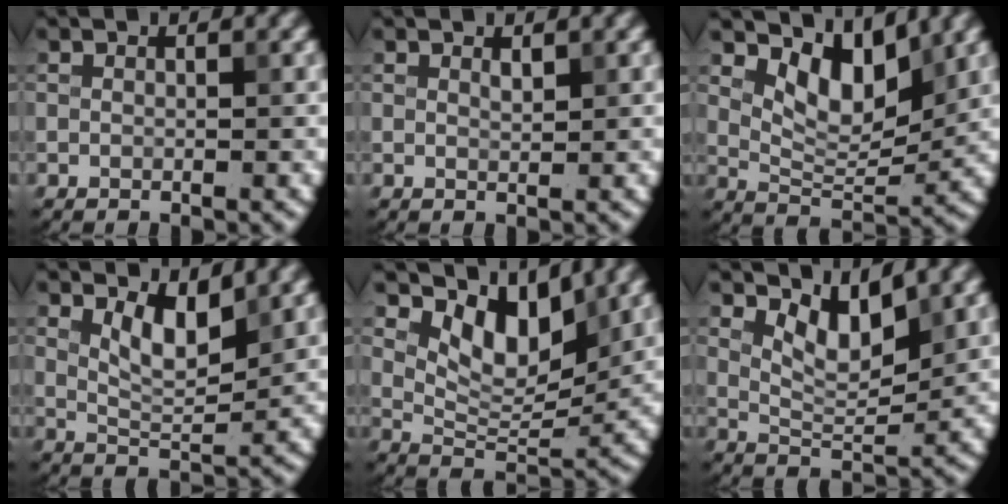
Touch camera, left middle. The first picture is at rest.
{"total": 0.7, "force": [0.5, 0.2, 0.4], "torque": [-0.008, -0.003, 0.011]}
{"total": 5.3, "force": [2.9, 2.5, 3.7], "torque": [-0.067, -0.015, 0.048]}
{"total": 3.6, "force": [1.9, 1.2, 2.7], "torque": [-0.053, -0.005, 0.037]}
{"total": 6.0, "force": [3.3, 2.8, 4.1], "torque": [-0.070, -0.013, 0.054]}
{"total": 3.9, "force": [2.3, 1.5, 2.8], "torque": [-0.057, -0.008, 0.042]}